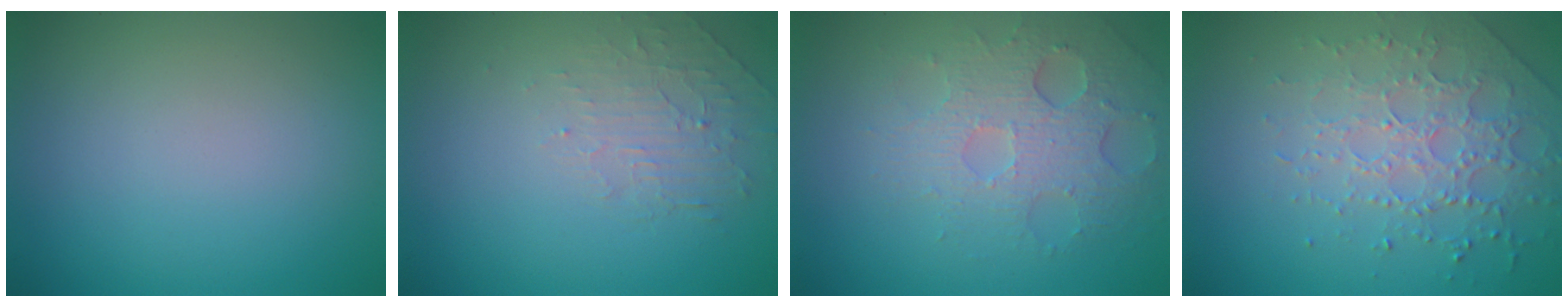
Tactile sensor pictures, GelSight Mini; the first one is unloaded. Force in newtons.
{"total": 1.9, "press": 0.6, "slide": 1.8}
{"total": 4.0, "press": 3.6, "slide": 1.7}
{"total": 3.0, "press": 2.8, "slide": 1.1}